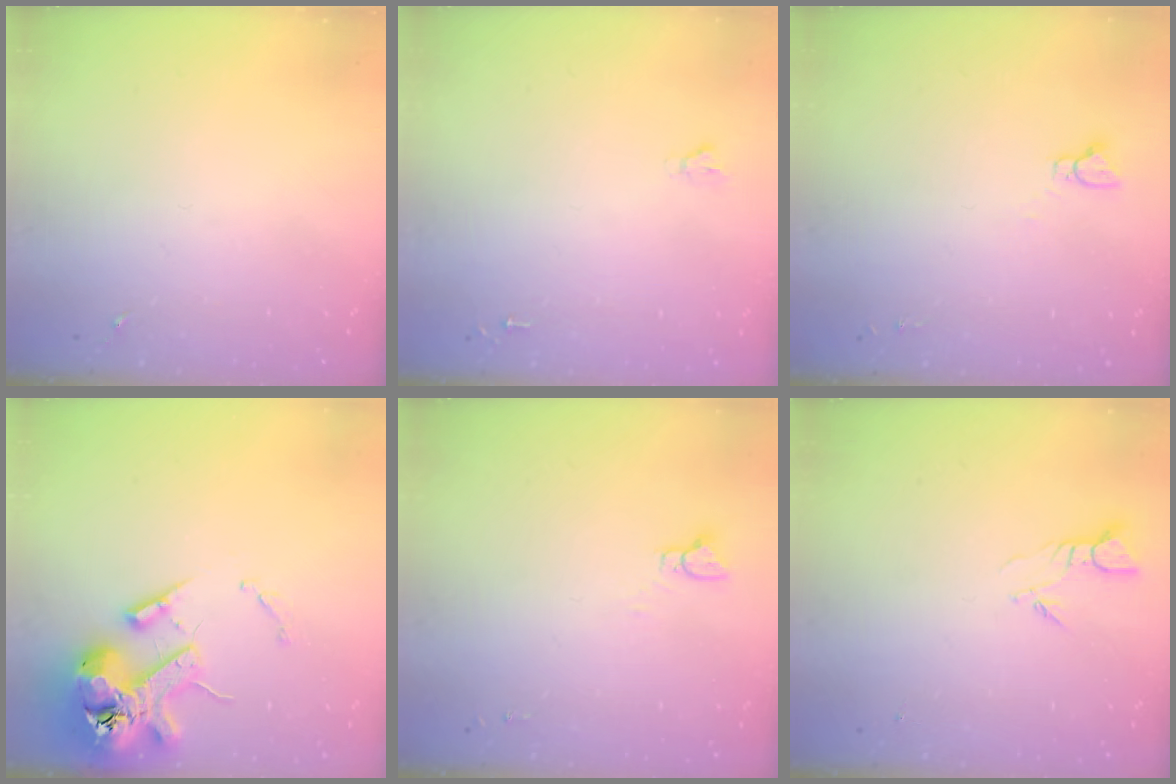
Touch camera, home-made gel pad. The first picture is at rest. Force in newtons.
{"total": 1.6, "press": 1.6, "slide": 0.2}
{"total": 2.9, "press": 2.9, "slide": 0.2}
{"total": 14.5, "press": 14.3, "slide": 2.0}
{"total": 3.2, "press": 3.2, "slide": 0.2}
{"total": 3.4, "press": 3.4, "slide": 0.2}